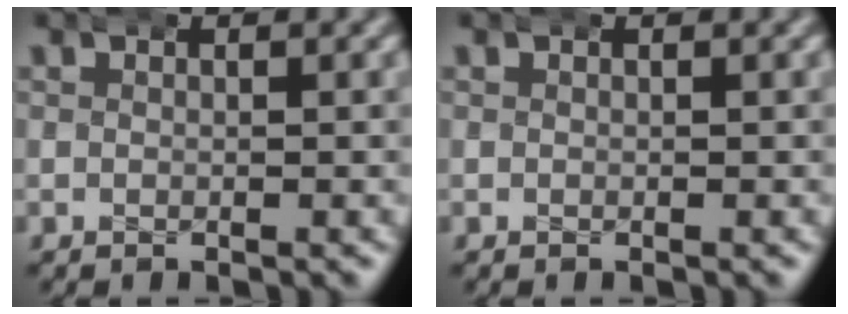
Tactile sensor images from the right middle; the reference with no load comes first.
{"total": 0.0}